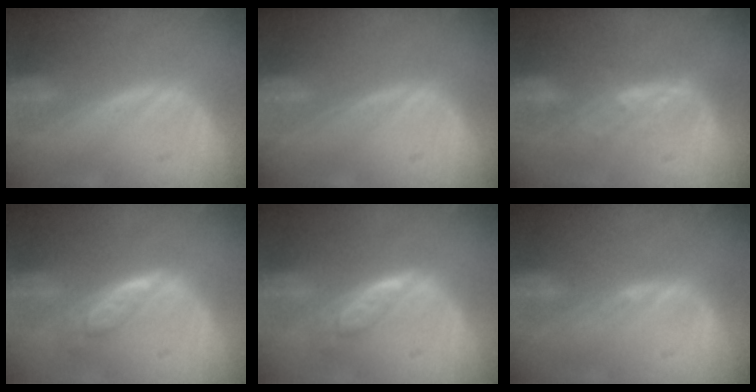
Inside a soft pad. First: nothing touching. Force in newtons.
{"total": 0.0}
{"total": 2.9, "press": 2.8, "slide": 0.7}
{"total": 5.0, "press": 4.6, "slide": 2.0}
{"total": 5.0, "press": 4.6, "slide": 2.0}
{"total": 0.6, "press": 0.5, "slide": 0.3}